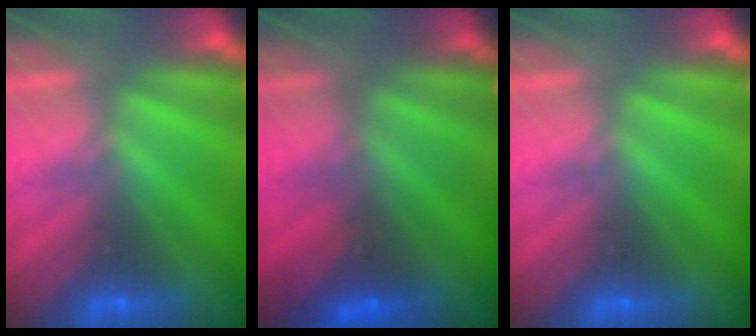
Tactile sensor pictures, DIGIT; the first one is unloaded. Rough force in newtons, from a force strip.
{"total": 1.6}
{"total": 0.0}